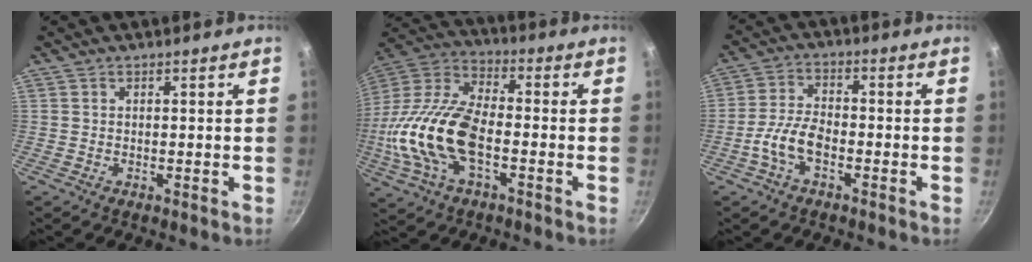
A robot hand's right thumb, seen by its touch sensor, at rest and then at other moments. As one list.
[{"total": 20.4, "force": [-4.2, 10.3, 17.1], "torque": [-0.338, 0.034, -0.092]}, {"total": 6.7, "force": [-2.8, 3.4, 5.1], "torque": [-0.099, 0.029, -0.062]}]